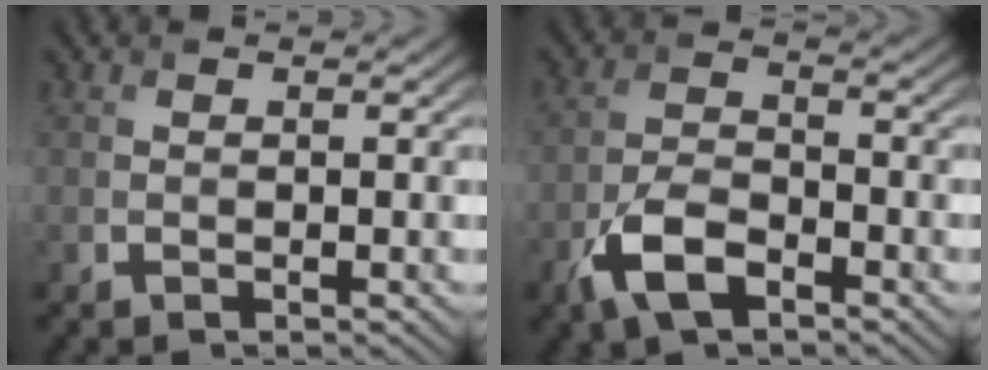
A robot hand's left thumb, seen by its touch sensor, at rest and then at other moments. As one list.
[{"total": 6.4, "force": [-3.6, 3.0, 4.4], "torque": [-0.094, -0.004, -0.082]}]